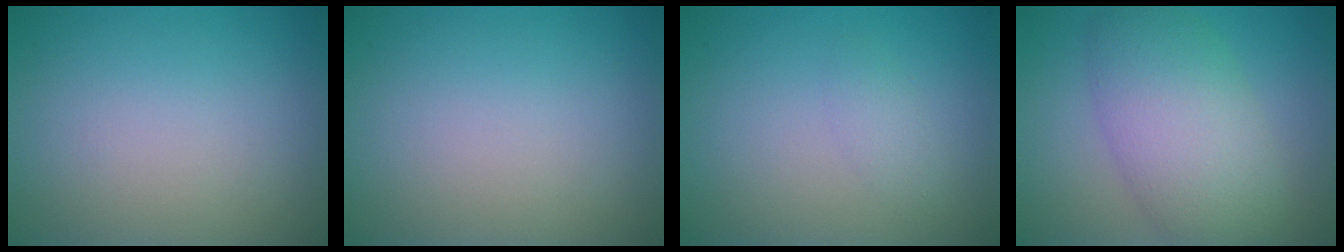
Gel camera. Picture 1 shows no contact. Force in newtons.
{"total": 0.0}
{"total": 1.0, "press": 1.0, "slide": 0.1}
{"total": 8.9, "press": 8.9, "slide": 0.1}